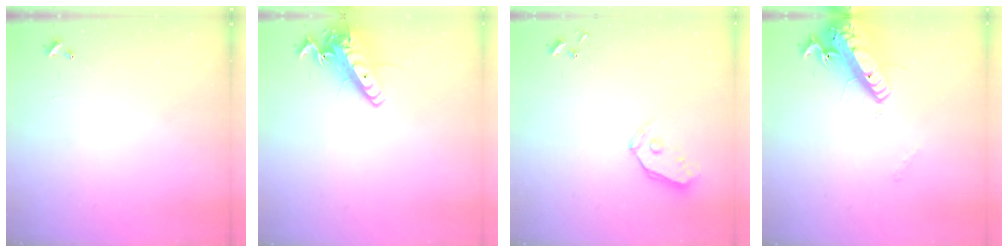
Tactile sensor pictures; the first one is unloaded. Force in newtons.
{"total": 14.7, "press": 14.4, "slide": 2.8}
{"total": 6.9, "press": 6.9, "slide": 0.7}
{"total": 18.1, "press": 17.7, "slide": 3.6}